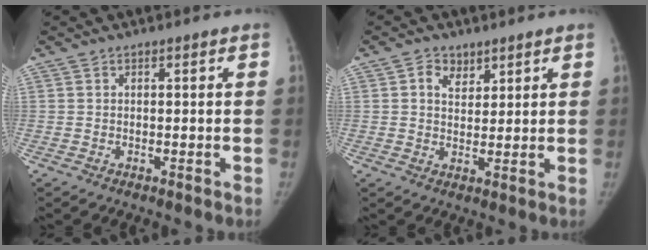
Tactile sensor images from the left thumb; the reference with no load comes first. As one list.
[{"total": 4.2, "force": [2.2, 3.0, 1.9], "torque": [-0.013, -0.012, 0.038]}]